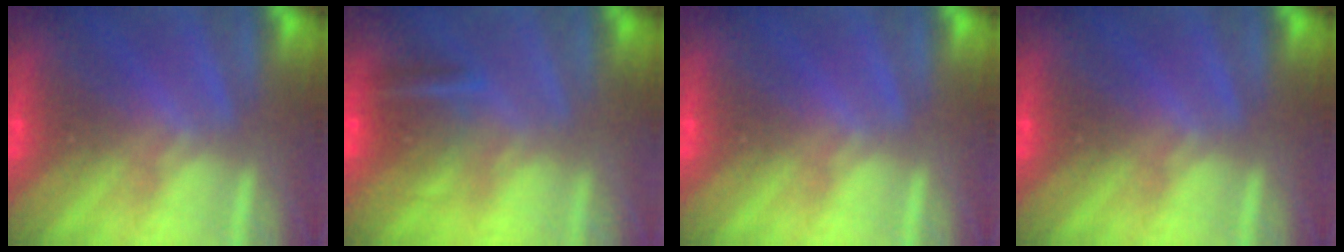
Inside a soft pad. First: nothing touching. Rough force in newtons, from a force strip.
{"total": 6.6}
{"total": 0.0}
{"total": 0.0}